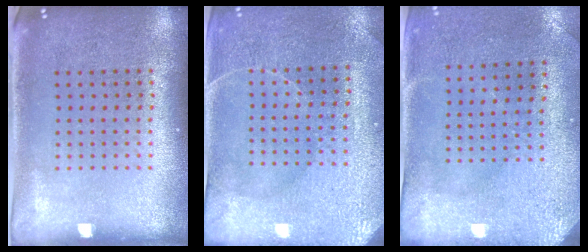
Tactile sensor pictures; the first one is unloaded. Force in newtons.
{"total": 3.2, "press": 3.2, "slide": 0.1}
{"total": 3.0, "press": 2.3, "slide": 1.9}